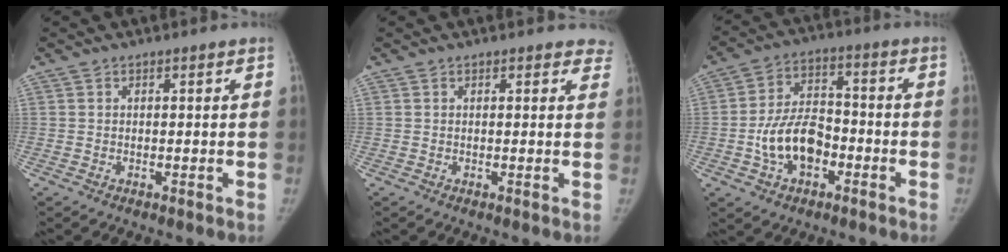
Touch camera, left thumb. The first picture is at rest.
{"total": 3.1, "force": [2.6, 1.6, 0.4], "torque": [0.031, -0.010, 0.006]}
{"total": 11.6, "force": [-3.7, 7.4, 8.1], "torque": [-0.130, 0.033, -0.068]}